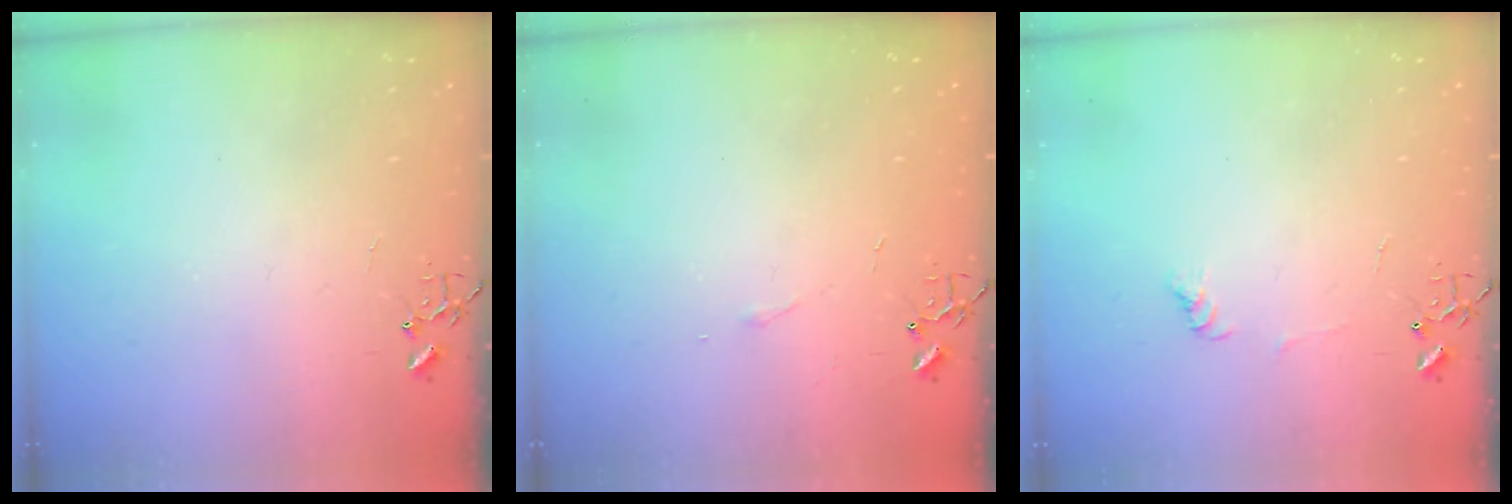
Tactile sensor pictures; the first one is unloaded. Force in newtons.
{"total": 3.3, "press": 3.2, "slide": 0.6}
{"total": 4.9, "press": 4.9, "slide": 0.7}